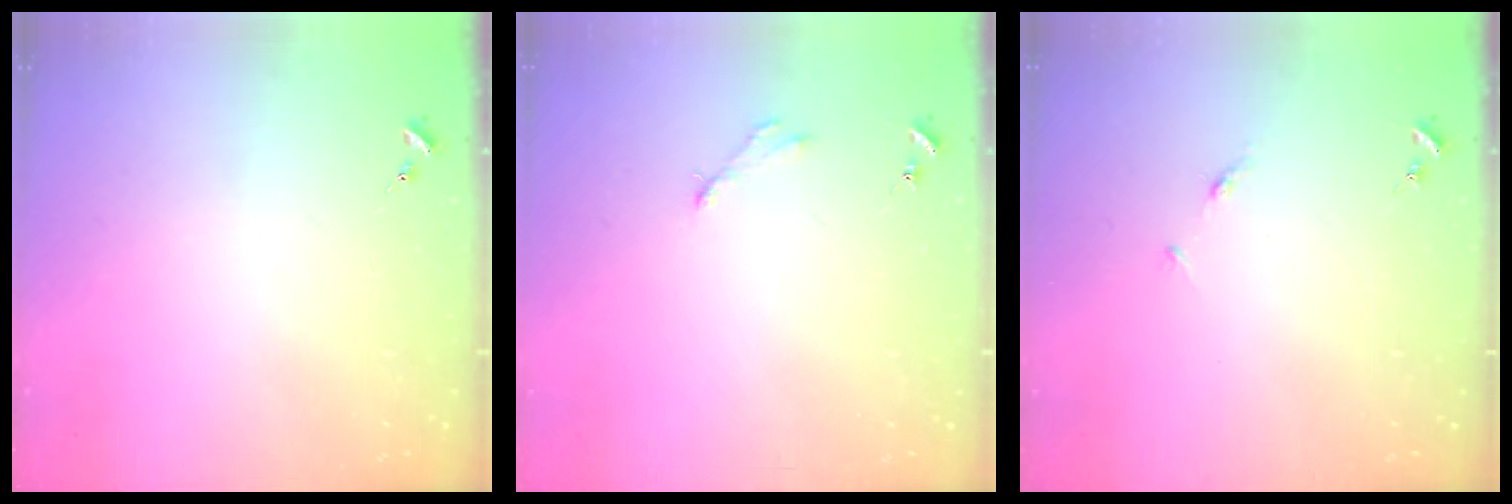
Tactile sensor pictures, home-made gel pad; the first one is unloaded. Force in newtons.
{"total": 2.5, "press": 2.5, "slide": 0.3}
{"total": 3.9, "press": 3.8, "slide": 0.5}